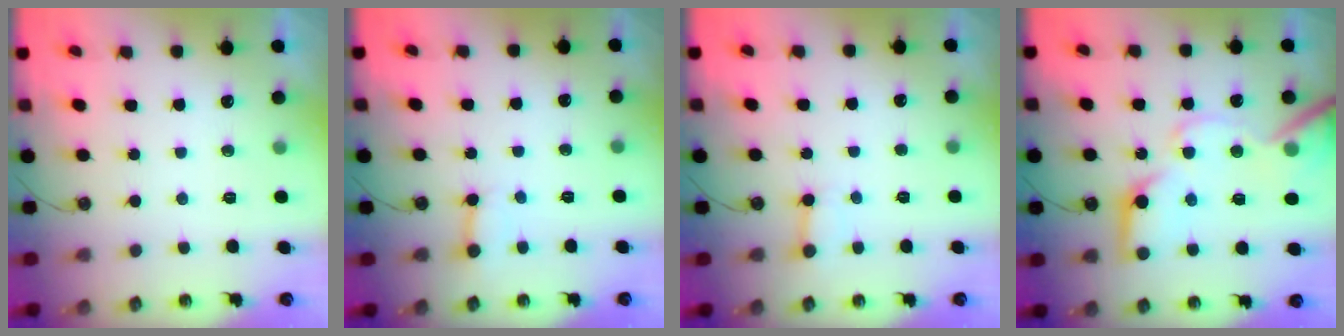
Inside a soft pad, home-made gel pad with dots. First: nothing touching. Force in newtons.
{"total": 2.8, "press": 2.7, "slide": 0.4}
{"total": 2.6, "press": 2.6, "slide": 0.2}
{"total": 19.7, "press": 19.5, "slide": 2.7}